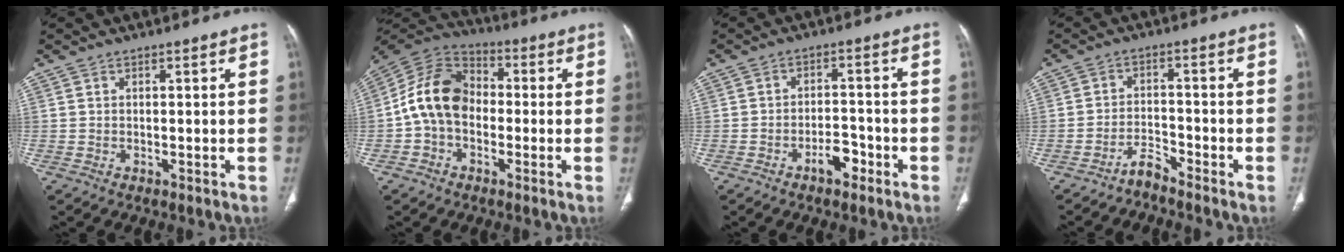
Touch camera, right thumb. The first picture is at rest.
{"total": 12.6, "force": [-1.4, 9.2, 8.4], "torque": [-0.146, 0.037, -0.040]}
{"total": 4.6, "force": [-2.7, 2.4, 2.8], "torque": [-0.031, 0.026, -0.044]}
{"total": 3.0, "force": [-2.9, 0.4, 0.6], "torque": [-0.010, 0.019, -0.054]}